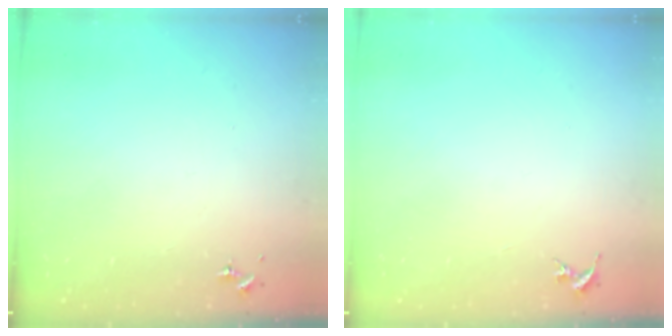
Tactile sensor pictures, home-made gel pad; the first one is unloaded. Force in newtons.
{"total": 0.0}